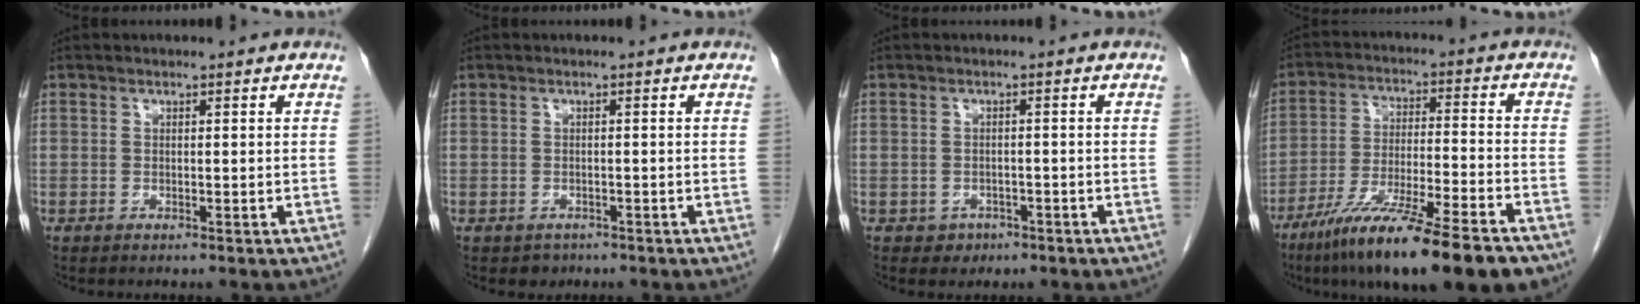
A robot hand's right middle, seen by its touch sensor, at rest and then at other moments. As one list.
[{"total": 1.4, "force": [-1.0, 1.0, 0.1], "torque": [-0.008, 0.001, -0.011]}, {"total": 2.1, "force": [-1.1, 1.7, 0.4], "torque": [-0.008, 0.006, -0.010]}, {"total": 18.9, "force": [-13.6, 1.4, 13.1], "torque": [-0.191, -0.039, -0.228]}]